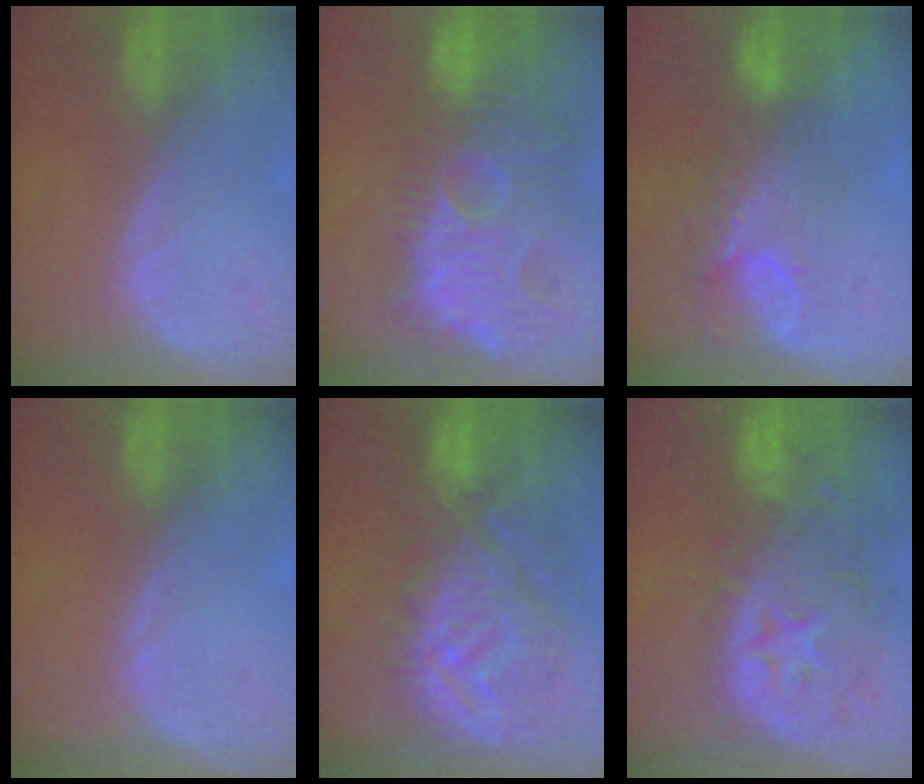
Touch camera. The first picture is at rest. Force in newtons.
{"total": 14.0, "press": 12.4, "slide": 6.4}
{"total": 7.5, "press": 6.6, "slide": 3.7}
{"total": 0.0}
{"total": 11.9, "press": 10.8, "slide": 5.0}
{"total": 13.4, "press": 11.1, "slide": 7.5}